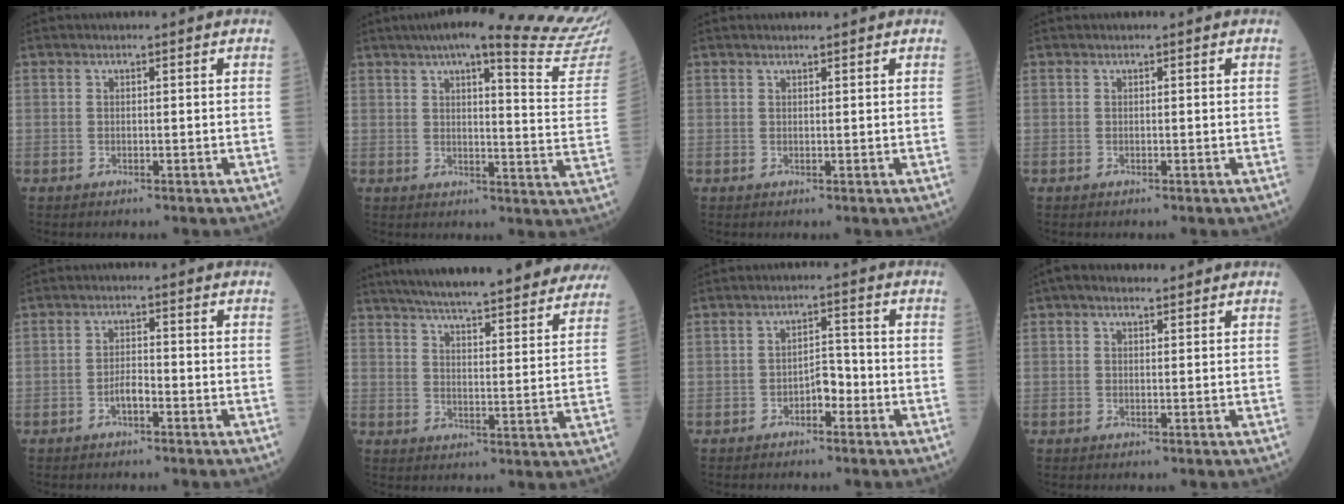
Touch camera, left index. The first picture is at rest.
{"total": 21.5, "force": [19.1, 0.0, 9.8], "torque": [-0.127, -0.064, 0.215]}
{"total": 1.3, "force": [1.1, 0.1, 0.6], "torque": [-0.010, 0.008, 0.019]}
{"total": 0.0}
{"total": 2.3, "force": [-1.2, 0.7, 1.8], "torque": [-0.031, 0.004, -0.024]}
{"total": 29.0, "force": [25.8, 3.6, 12.8], "torque": [-0.198, -0.024, 0.327]}
{"total": 3.0, "force": [-1.6, 1.4, 2.2], "torque": [-0.029, 0.009, -0.030]}
{"total": 2.7, "force": [1.9, 1.2, 1.4], "torque": [-0.032, 0.022, 0.031]}